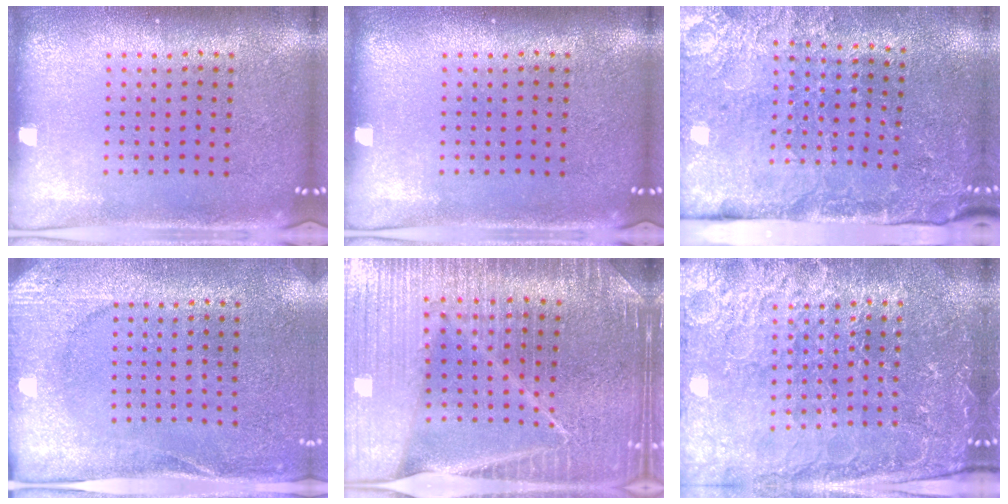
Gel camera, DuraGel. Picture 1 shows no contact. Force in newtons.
{"total": 0.0}
{"total": 3.2, "press": 3.2, "slide": 0.5}
{"total": 2.6, "press": 2.4, "slide": 0.9}
{"total": 4.3, "press": 4.1, "slide": 1.4}
{"total": 4.0, "press": 3.8, "slide": 0.9}